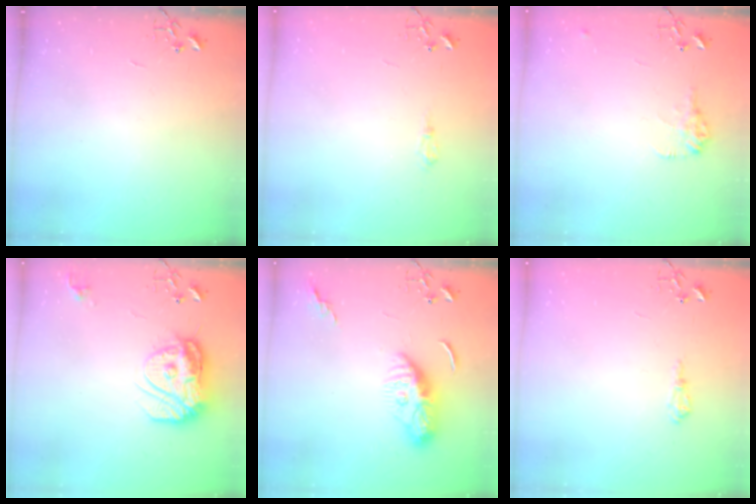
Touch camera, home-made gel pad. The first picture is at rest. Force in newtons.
{"total": 5.8, "press": 5.8, "slide": 0.7}
{"total": 9.5, "press": 9.5, "slide": 0.4}
{"total": 17.0, "press": 16.9, "slide": 1.4}
{"total": 9.4, "press": 9.4, "slide": 1.0}
{"total": 7.1, "press": 7.1, "slide": 0.9}